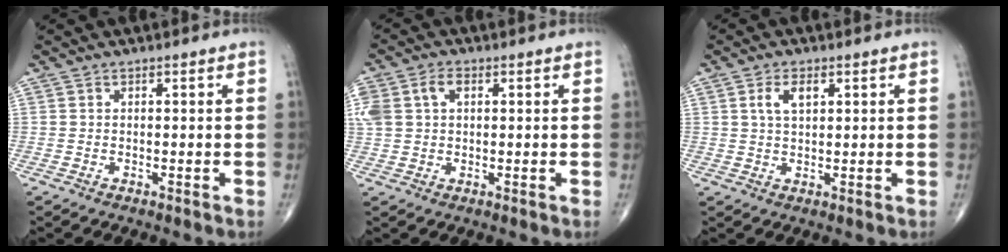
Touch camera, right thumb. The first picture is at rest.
{"total": 9.6, "force": [2.6, 6.8, 6.2], "torque": [-0.167, 0.024, 0.055]}
{"total": 3.8, "force": [1.4, 1.8, 3.0], "torque": [-0.053, 0.000, 0.026]}